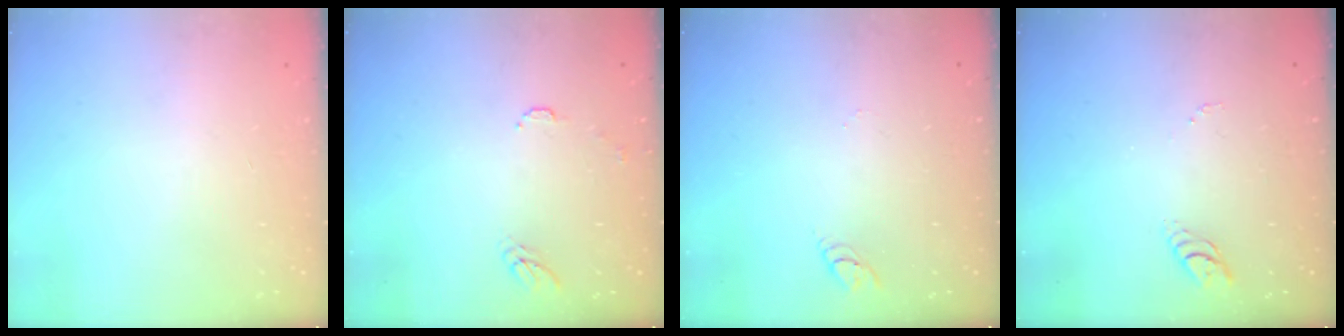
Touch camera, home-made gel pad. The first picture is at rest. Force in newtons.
{"total": 8.0, "press": 8.0, "slide": 0.7}
{"total": 3.2, "press": 3.2, "slide": 0.3}
{"total": 4.1, "press": 4.0, "slide": 0.4}